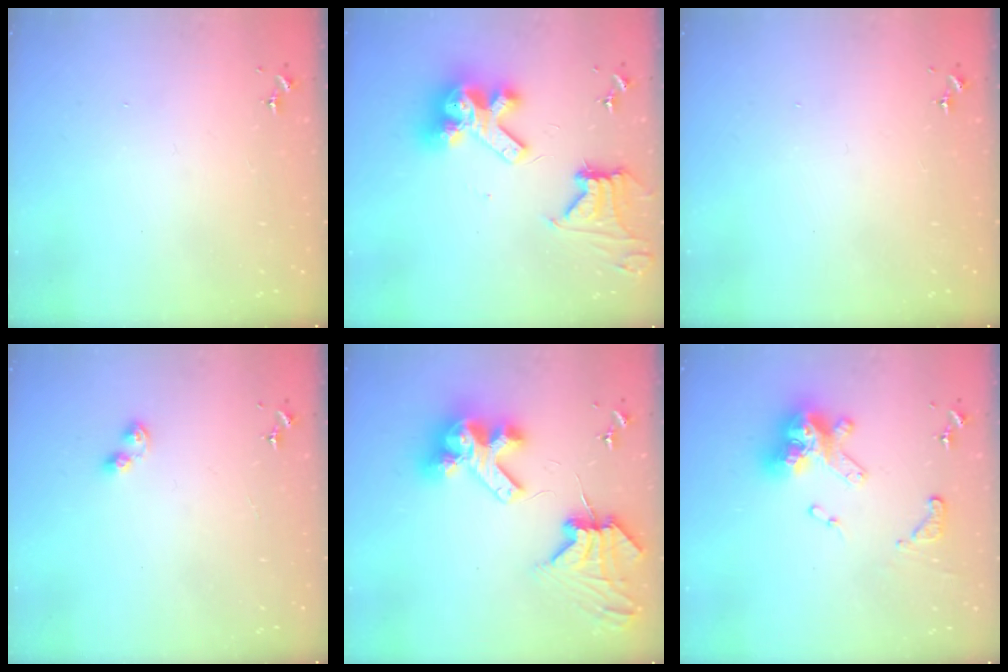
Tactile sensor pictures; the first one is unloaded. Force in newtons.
{"total": 15.4, "press": 15.3, "slide": 2.1}
{"total": 0.0}
{"total": 3.6, "press": 3.6, "slide": 0.6}
{"total": 14.8, "press": 14.7, "slide": 2.0}
{"total": 16.9, "press": 16.8, "slide": 1.6}